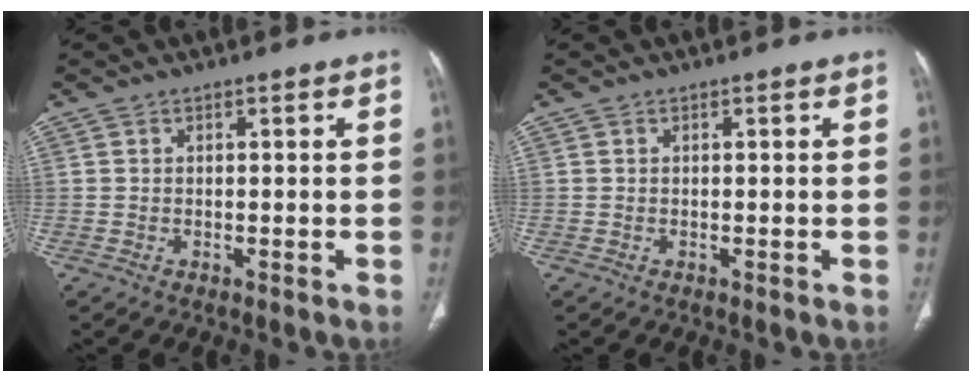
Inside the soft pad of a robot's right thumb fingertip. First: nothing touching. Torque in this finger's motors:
{"motor_torque": [-0.13, 0.13, -0.15, 0.14, 0.02]}